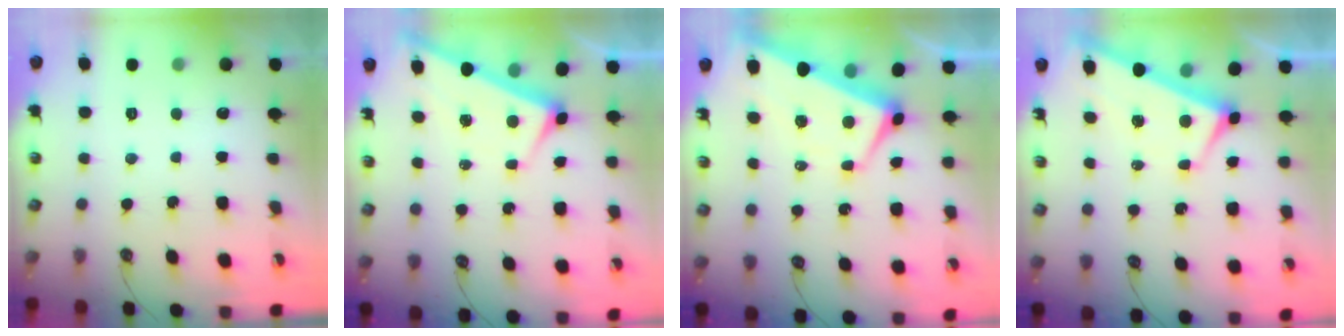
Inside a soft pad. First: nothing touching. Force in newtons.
{"total": 3.1, "press": 3.1, "slide": 0.0}
{"total": 1.4, "press": 1.0, "slide": 0.9}
{"total": 3.0, "press": 2.9, "slide": 0.9}